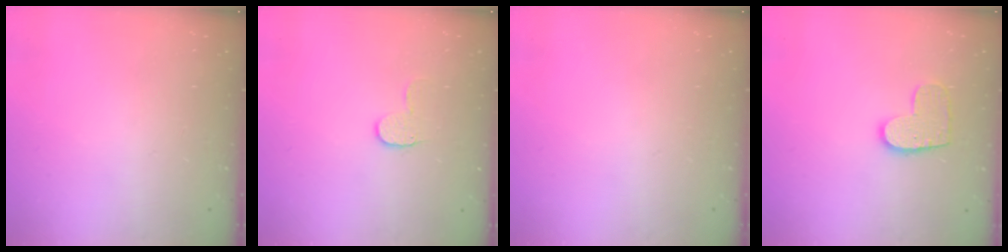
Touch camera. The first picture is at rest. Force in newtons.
{"total": 5.7, "press": 5.7, "slide": 0.5}
{"total": 0.0}
{"total": 9.7, "press": 9.7, "slide": 0.3}